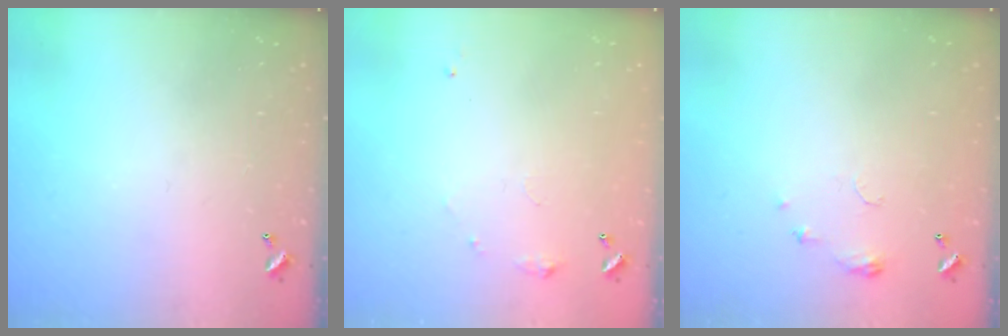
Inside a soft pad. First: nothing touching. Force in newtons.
{"total": 5.9, "press": 5.9, "slide": 0.8}
{"total": 4.5, "press": 4.5, "slide": 0.6}